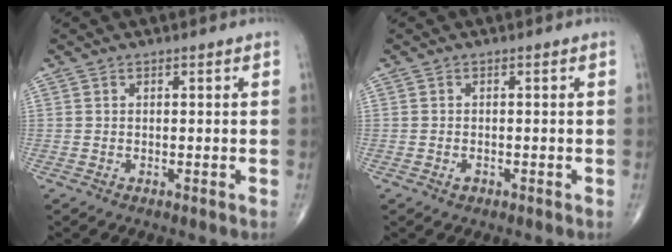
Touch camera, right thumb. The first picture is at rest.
{"total": 0.9, "force": [-0.5, 0.6, 0.5], "torque": [-0.008, 0.003, -0.006]}